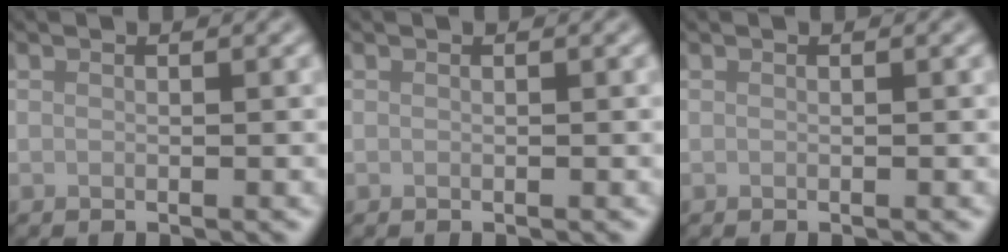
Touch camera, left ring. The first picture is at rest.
{"total": 0.0}
{"total": 0.0}